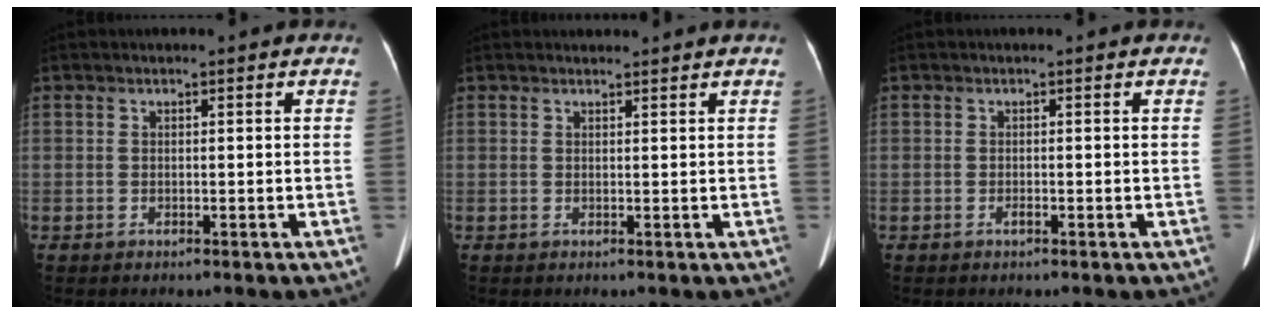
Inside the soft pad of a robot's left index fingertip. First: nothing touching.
{"total": 1.9, "force": [1.8, -0.2, 0.0], "torque": [-0.009, 0.005, 0.022]}
{"total": 0.6, "force": [-0.5, 0.1, 0.2], "torque": [-0.006, -0.004, -0.008]}